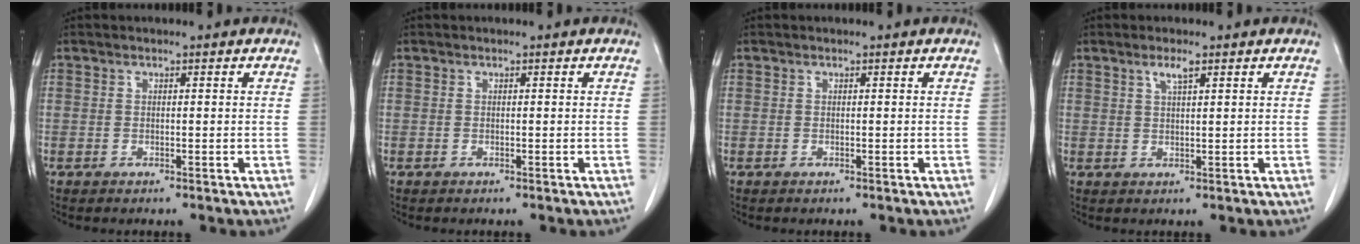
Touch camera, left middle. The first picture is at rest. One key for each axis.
{"total": 0.0}
{"total": 0.0}
{"total": 2.1, "fx": 1.3, "fy": 0.2, "fz": 1.7, "tx": -0.035, "ty": 0.001, "tz": 0.026}